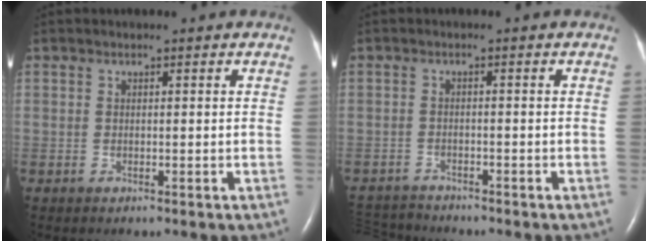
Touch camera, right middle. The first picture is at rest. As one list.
[{"total": 5.3, "force": [-5.2, 0.7, 0.1], "torque": [-0.004, -0.011, -0.092]}]